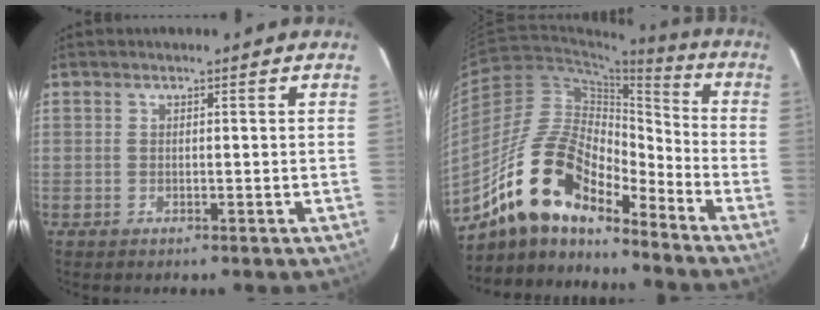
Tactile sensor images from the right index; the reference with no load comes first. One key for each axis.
{"total": 16.7, "fx": -13.0, "fy": 6.1, "fz": 8.6, "tx": -0.155, "ty": 0.007, "tz": -0.252}